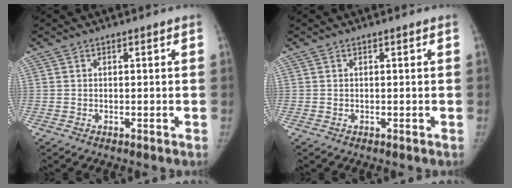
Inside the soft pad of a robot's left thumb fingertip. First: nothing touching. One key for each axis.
{"total": 0.0}